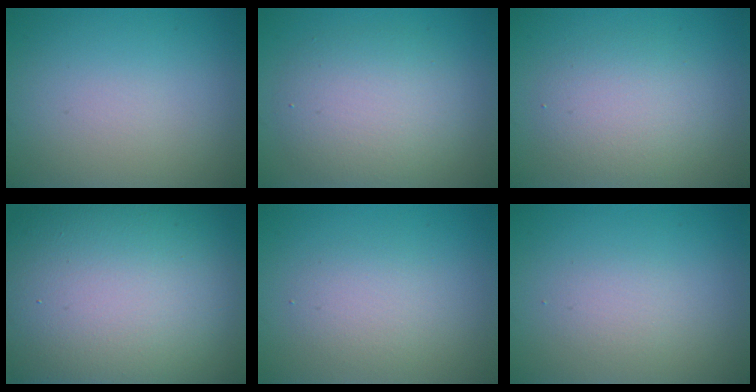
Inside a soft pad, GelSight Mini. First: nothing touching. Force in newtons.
{"total": 4.9, "press": 4.9, "slide": 0.5}
{"total": 3.6, "press": 3.6, "slide": 0.2}
{"total": 21.1, "press": 21.1, "slide": 1.0}
{"total": 2.1, "press": 2.1, "slide": 0.0}
{"total": 1.4, "press": 1.4, "slide": 0.1}